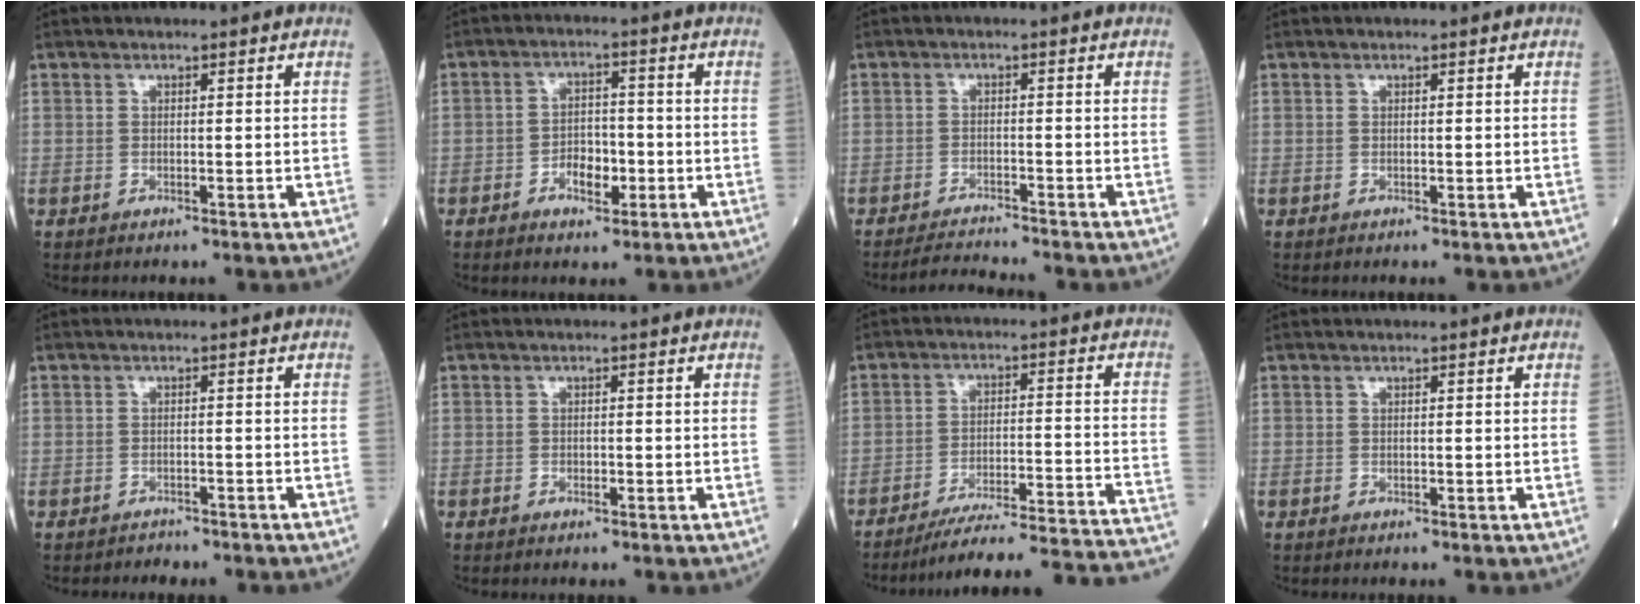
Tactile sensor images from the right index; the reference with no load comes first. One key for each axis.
{"total": 4.8, "fx": -1.9, "fy": 2.6, "fz": 3.6, "tx": -0.058, "ty": 0.006, "tz": -0.030}
{"total": 3.8, "fx": -3.6, "fy": -1.0, "fz": 0.2, "tx": -0.007, "ty": -0.018, "tz": -0.062}
{"total": 0.0}
{"total": 1.6, "fx": -1.5, "fy": 0.5, "fz": -0.2, "tx": 0.001, "ty": -0.001, "tz": -0.022}
{"total": 0.7, "fx": -0.3, "fy": 0.4, "fz": 0.5, "tx": -0.011, "ty": 0.000, "tz": -0.005}
{"total": 25.1, "fx": -23.5, "fy": -1.0, "fz": 8.8, "tx": -0.060, "ty": -0.020, "tz": -0.312}
{"total": 0.0}